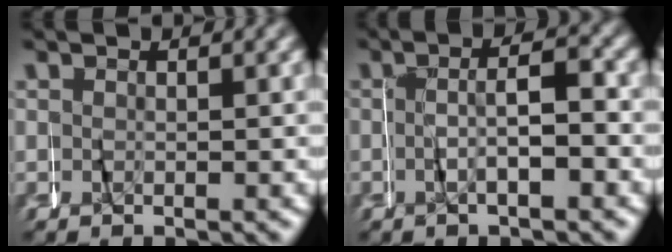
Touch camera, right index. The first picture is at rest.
{"total": 2.6, "force": [-1.3, 0.0, 2.3], "torque": [-0.031, 0.008, -0.025]}